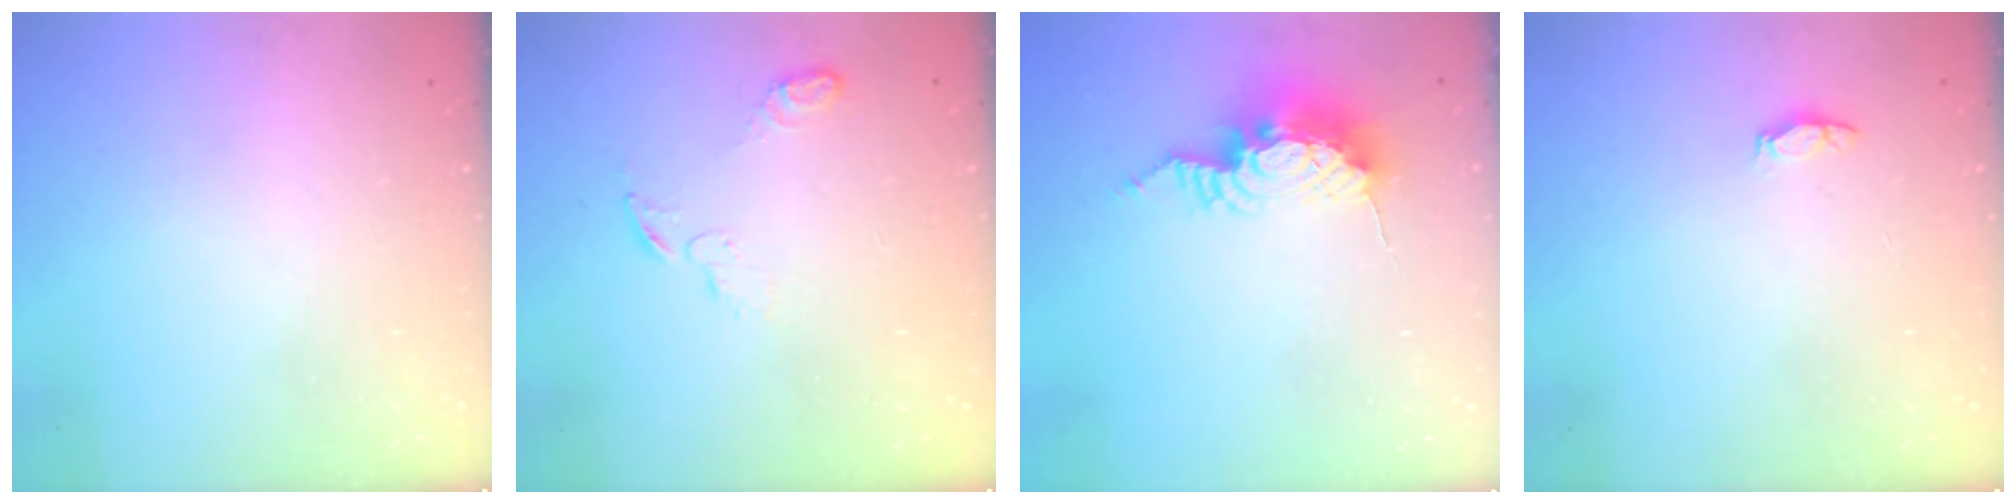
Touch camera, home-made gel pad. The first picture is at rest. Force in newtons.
{"total": 5.2, "press": 5.2, "slide": 0.6}
{"total": 12.2, "press": 12.1, "slide": 1.2}
{"total": 3.2, "press": 2.9, "slide": 1.5}